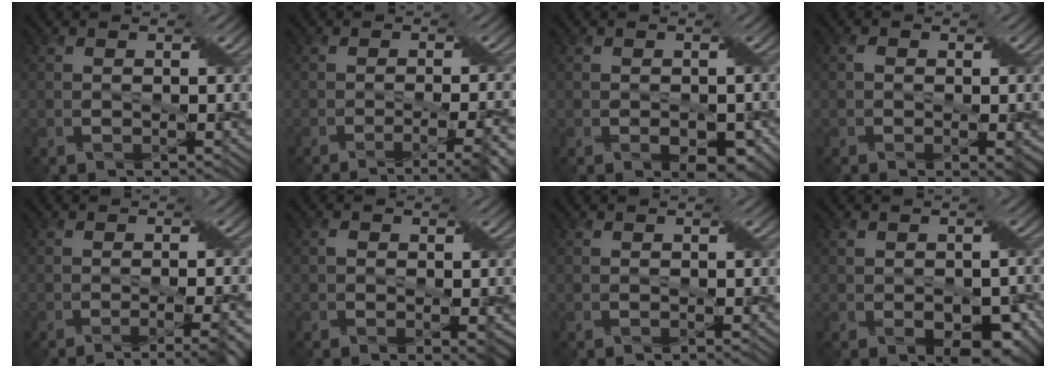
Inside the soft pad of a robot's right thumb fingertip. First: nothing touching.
{"total": 6.1, "force": [-3.7, 0.7, 4.8], "torque": [-0.071, -0.002, -0.049]}
{"total": 4.3, "force": [-1.6, 2.6, 2.9], "torque": [-0.032, -0.016, -0.013]}
{"total": 4.0, "force": [-1.0, 2.1, 3.2], "torque": [-0.042, -0.007, -0.014]}
{"total": 5.4, "force": [-3.2, 0.6, 4.3], "torque": [-0.059, -0.005, -0.041]}
{"total": 3.7, "force": [-0.7, 2.0, 3.0], "torque": [-0.038, -0.007, -0.010]}
{"total": 0.0}
{"total": 5.9, "force": [-1.9, 3.7, 4.2], "torque": [-0.064, -0.023, -0.017]}